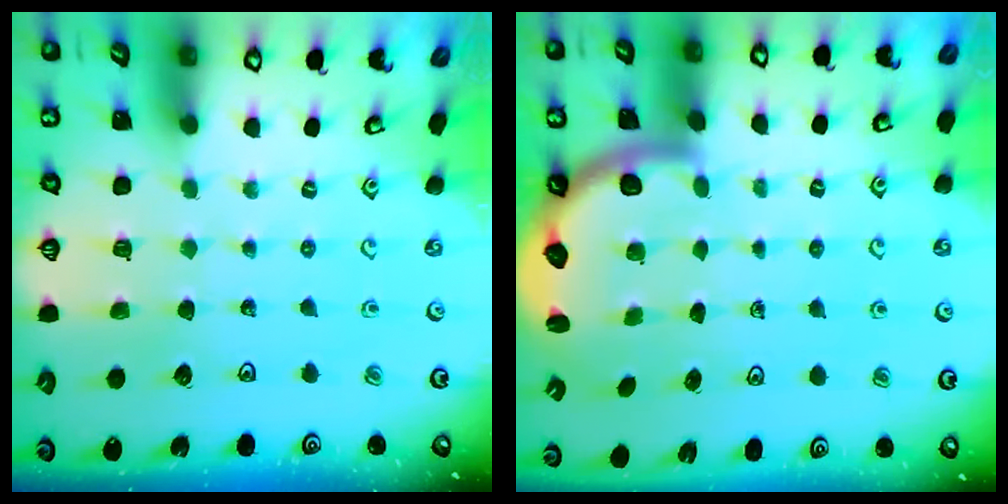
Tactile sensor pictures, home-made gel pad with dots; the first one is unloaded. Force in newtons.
{"total": 2.7, "press": 2.4, "slide": 1.2}